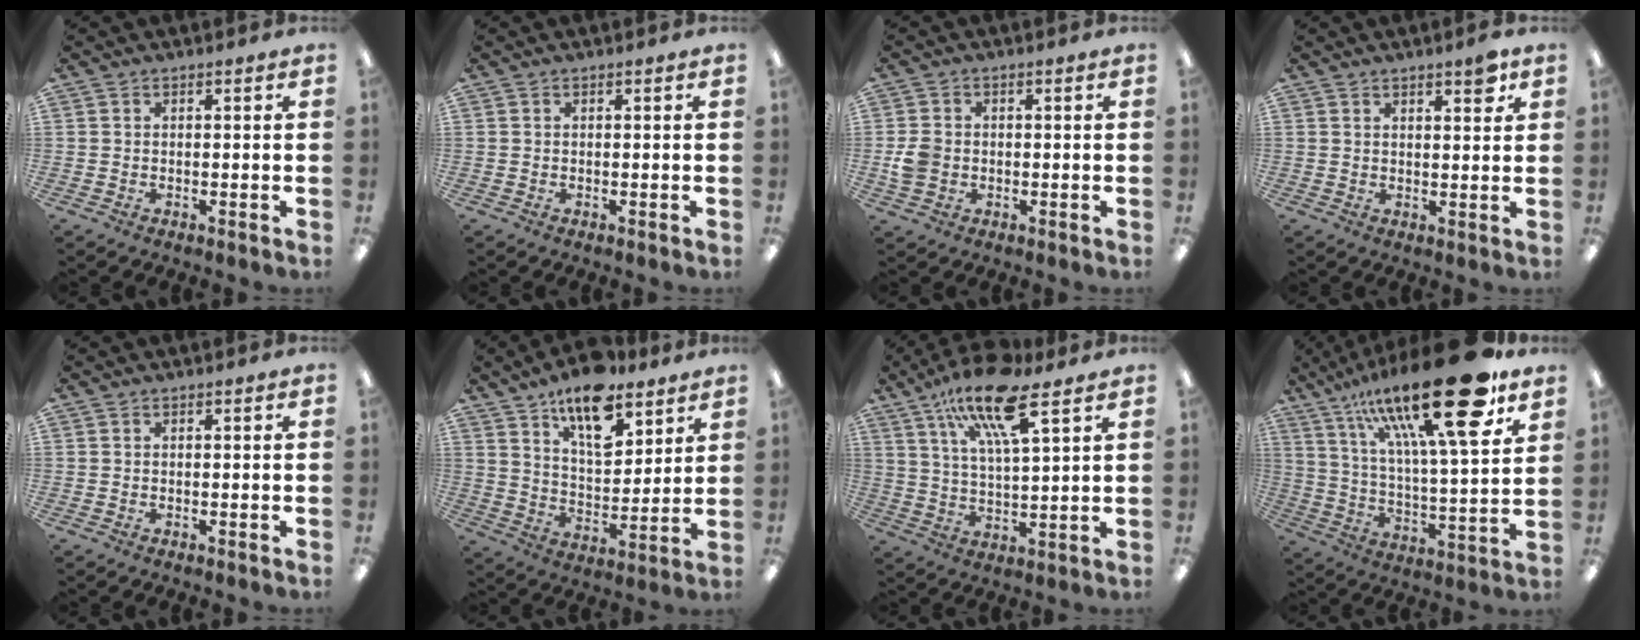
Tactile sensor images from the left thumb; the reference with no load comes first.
{"total": 0.0}
{"total": 4.3, "force": [-0.6, 3.7, 2.1], "torque": [-0.027, 0.005, -0.010]}
{"total": 4.0, "force": [2.9, 0.9, 2.6], "torque": [-0.025, -0.017, 0.044]}
{"total": 0.0}
{"total": 14.9, "force": [10.5, 6.5, 8.3], "torque": [-0.131, -0.055, 0.183]}
{"total": 15.7, "force": [10.3, 4.0, 11.2], "torque": [-0.203, -0.044, 0.172]}
{"total": 28.3, "force": [17.2, 7.4, 21.2], "torque": [-0.358, -0.099, 0.276]}